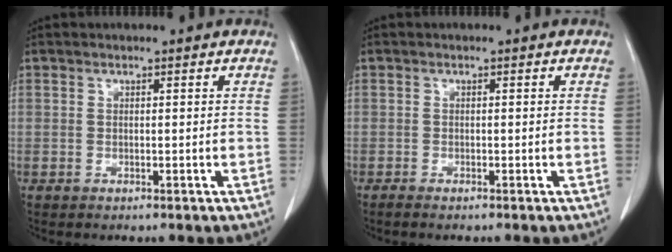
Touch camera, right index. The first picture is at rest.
{"total": 1.1, "force": [-0.9, 0.1, 0.7], "torque": [-0.017, -0.003, -0.014]}